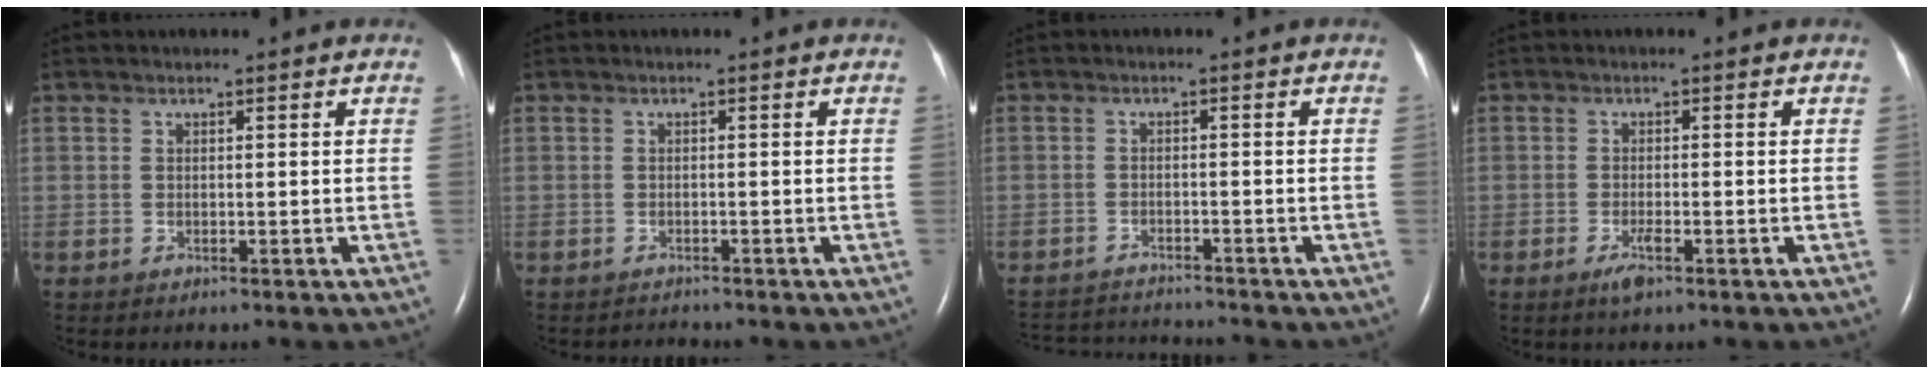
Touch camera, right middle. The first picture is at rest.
{"total": 0.9, "force": [-0.8, -0.1, -0.4], "torque": [0.001, -0.009, -0.013]}
{"total": 8.2, "force": [-8.1, -0.7, 1.4], "torque": [-0.024, 0.000, -0.134]}
{"total": 2.0, "force": [-1.3, 0.2, 1.6], "torque": [-0.036, -0.003, -0.024]}